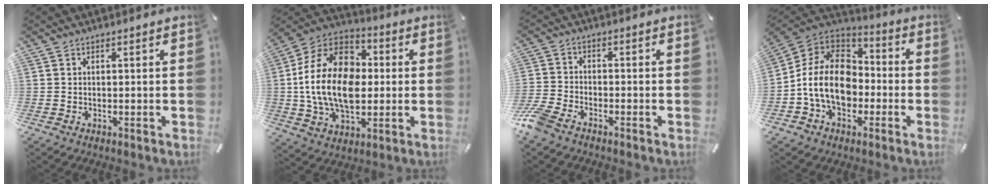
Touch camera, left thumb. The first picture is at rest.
{"total": 21.2, "force": [-0.9, 15.1, 14.8], "torque": [-0.306, 0.019, -0.017]}
{"total": 5.4, "force": [-4.0, 2.4, 2.6], "torque": [-0.078, 0.006, -0.084]}
{"total": 15.4, "force": [-3.6, 11.9, 9.1], "torque": [-0.202, 0.032, -0.067]}